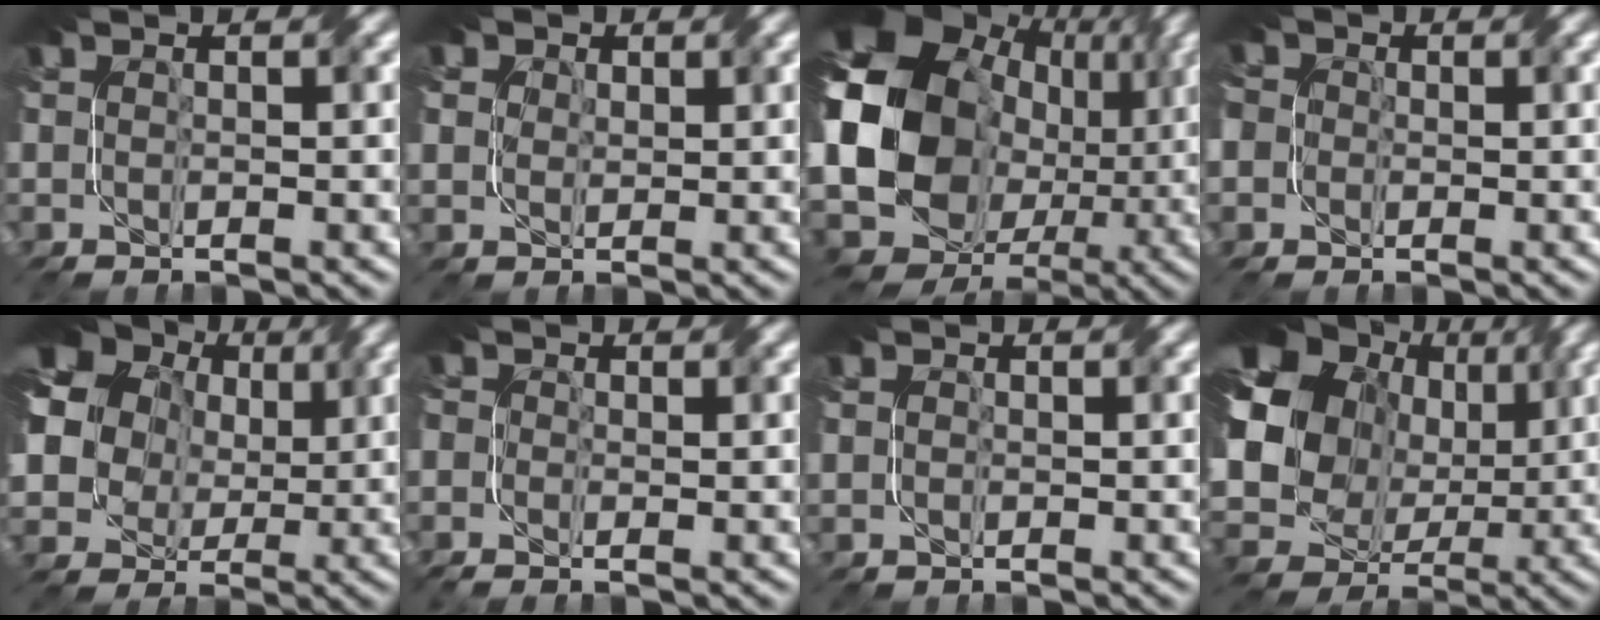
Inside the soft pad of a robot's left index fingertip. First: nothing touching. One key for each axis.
{"total": 3.4, "fx": 2.1, "fy": 2.6, "fz": 0.6, "tx": -0.016, "ty": 0.013, "tz": 0.023}
{"total": 17.3, "fx": 1.6, "fy": 14.9, "fz": 8.8, "tx": -0.155, "ty": 0.003, "tz": 0.036}
{"total": 3.7, "fx": -0.6, "fy": 3.4, "fz": 1.4, "tx": -0.039, "ty": 0.014, "tz": -0.016}
{"total": 15.0, "fx": 7.8, "fy": 11.2, "fz": 6.3, "tx": -0.172, "ty": 0.051, "tz": 0.152}
{"total": 1.7, "fx": -0.1, "fy": 1.4, "fz": 1.0, "tx": -0.026, "ty": 0.000, "tz": -0.005}
{"total": 1.0, "fx": 0.5, "fy": 0.8, "fz": -0.3, "tx": 0.009, "ty": 0.007, "tz": 0.011}
{"total": 17.0, "fx": 4.9, "fy": 13.9, "fz": 8.5, "tx": -0.199, "ty": 0.036, "tz": 0.092}